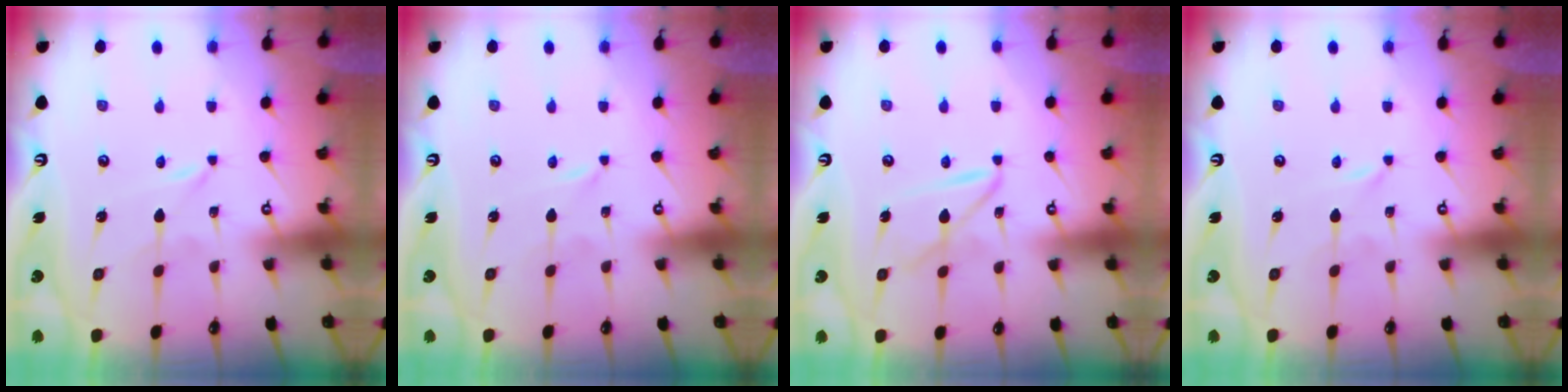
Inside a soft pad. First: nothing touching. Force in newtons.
{"total": 0.0}
{"total": 7.7, "press": 7.7, "slide": 0.7}
{"total": 0.0}